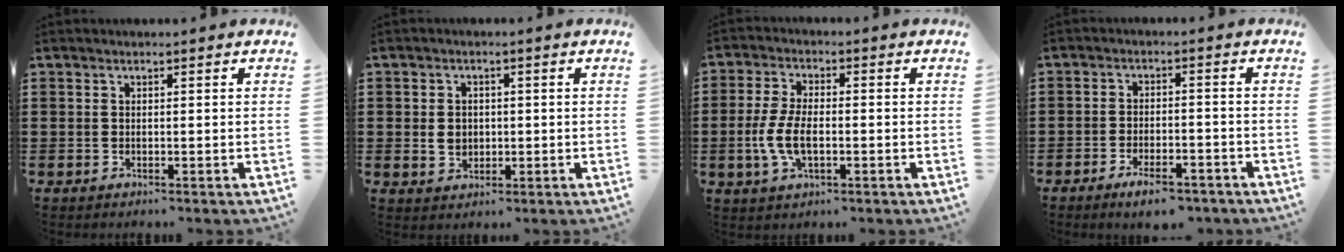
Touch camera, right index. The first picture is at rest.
{"total": 2.8, "force": [0.0, 2.4, 1.5], "torque": [-0.034, 0.007, -0.002]}
{"total": 6.4, "force": [-1.3, 3.0, 5.5], "torque": [-0.123, -0.002, -0.029]}
{"total": 4.4, "force": [-3.7, 0.7, 2.3], "torque": [-0.044, -0.002, -0.069]}